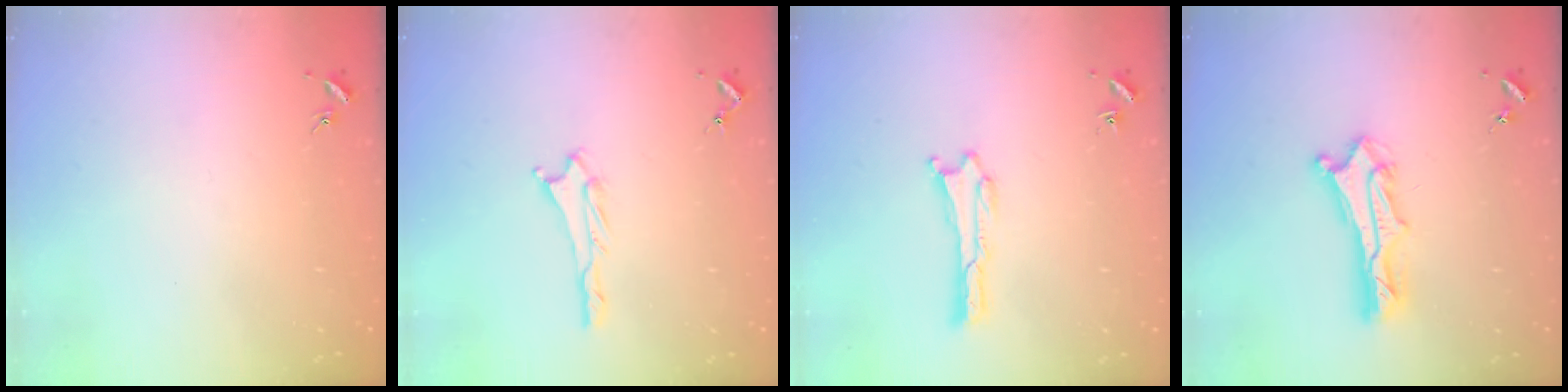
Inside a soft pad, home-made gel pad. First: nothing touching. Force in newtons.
{"total": 0.8, "press": 0.8, "slide": 0.1}
{"total": 0.0}
{"total": 4.7, "press": 4.6, "slide": 0.3}